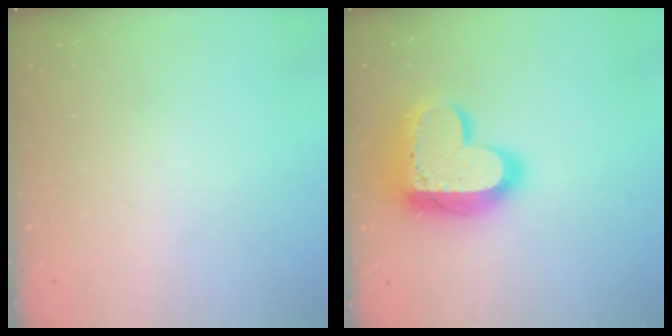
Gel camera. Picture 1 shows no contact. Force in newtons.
{"total": 19.8, "press": 19.7, "slide": 1.5}